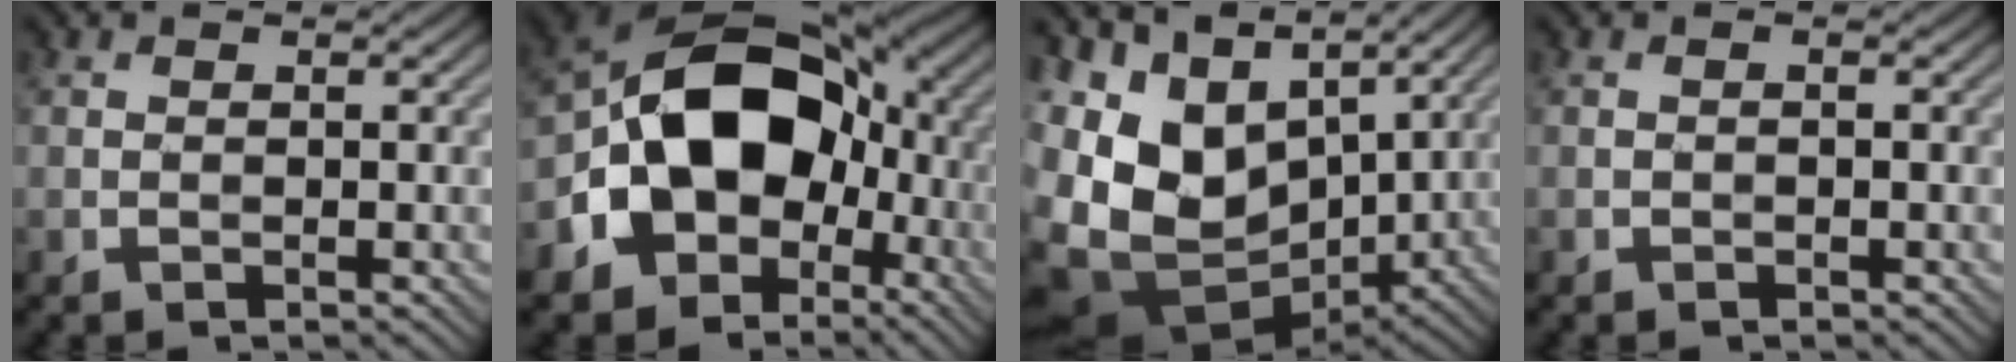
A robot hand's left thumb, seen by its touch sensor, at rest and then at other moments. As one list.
[{"total": 15.2, "force": [-3.1, 11.8, 9.2], "torque": [-0.146, -0.002, -0.064]}, {"total": 14.1, "force": [1.3, 10.0, 9.9], "torque": [-0.236, -0.018, 0.047]}, {"total": 0.0}]